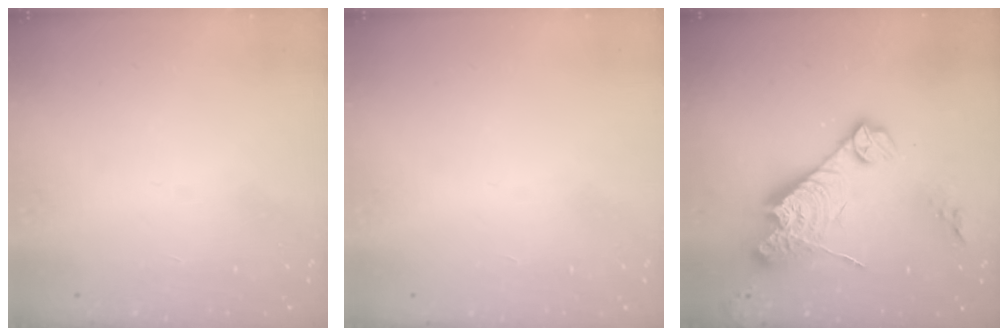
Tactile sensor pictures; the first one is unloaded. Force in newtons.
{"total": 0.0}
{"total": 15.2, "press": 15.2, "slide": 1.3}